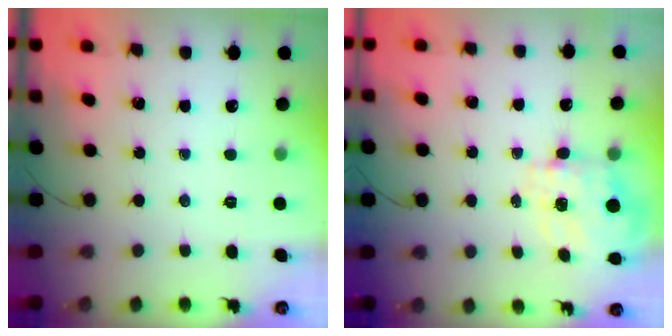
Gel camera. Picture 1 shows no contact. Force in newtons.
{"total": 3.4, "press": 3.3, "slide": 1.0}